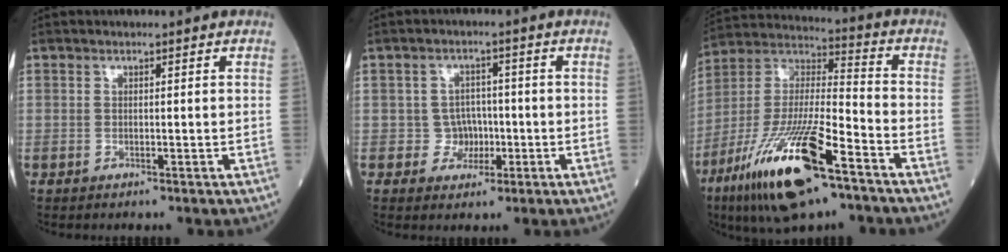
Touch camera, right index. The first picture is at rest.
{"total": 3.7, "force": [-0.8, 3.5, 0.7], "torque": [0.001, 0.010, -0.010]}
{"total": 21.1, "force": [-11.7, 4.2, 17.0], "torque": [-0.352, -0.040, -0.213]}